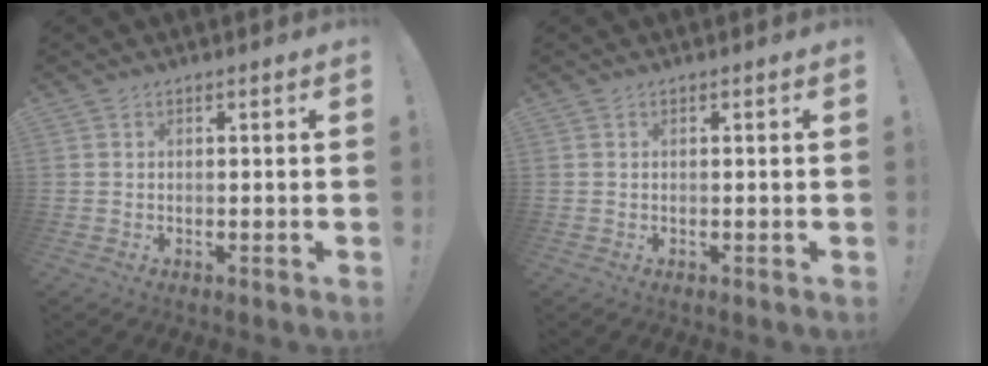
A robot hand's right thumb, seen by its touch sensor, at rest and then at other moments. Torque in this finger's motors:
{"motor_torque": [0.29, 0.18, 0.01, 0.12, -0.10]}